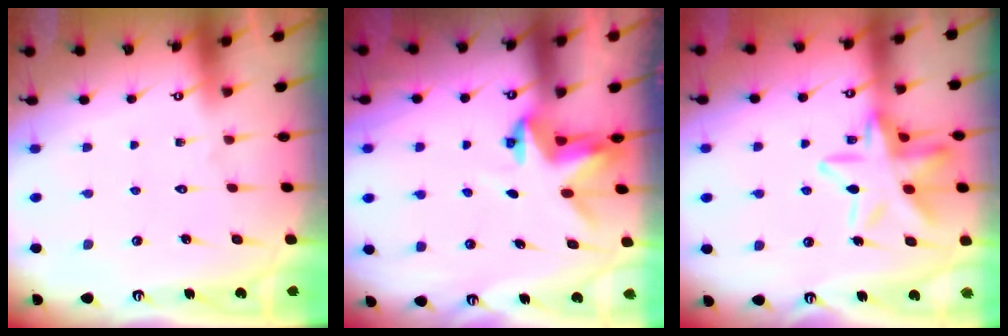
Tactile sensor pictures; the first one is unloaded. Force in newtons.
{"total": 3.2, "press": 3.2, "slide": 0.0}
{"total": 15.6, "press": 15.6, "slide": 1.3}